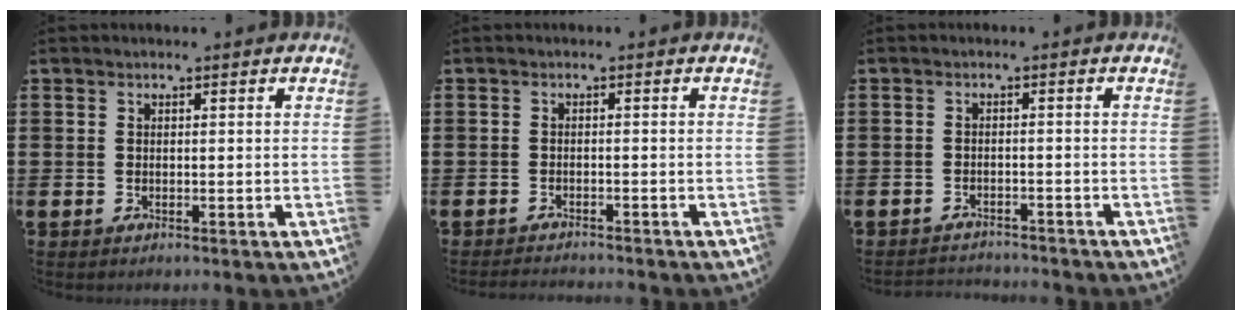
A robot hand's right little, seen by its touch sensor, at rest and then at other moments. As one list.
[{"total": 1.1, "force": [-1.1, -0.1, 0.0], "torque": [-0.003, 0.001, -0.023]}, {"total": 1.7, "force": [-1.7, 0.0, -0.2], "torque": [-0.003, 0.003, -0.037]}]